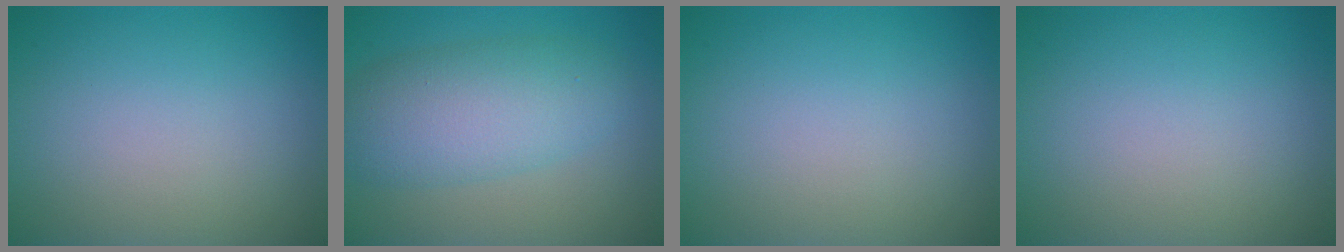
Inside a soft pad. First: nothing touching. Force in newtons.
{"total": 6.2, "press": 6.2, "slide": 0.2}
{"total": 0.0}
{"total": 0.0}